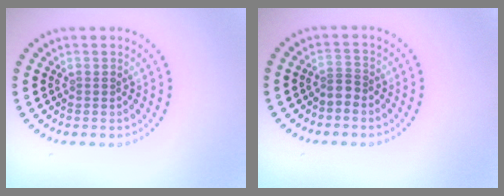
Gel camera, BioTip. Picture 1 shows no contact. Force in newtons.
{"total": 1.1, "press": 0.7, "slide": 0.9}